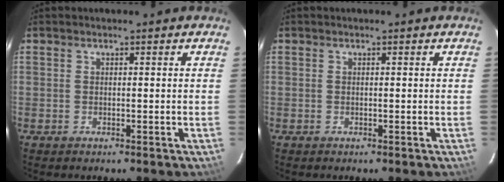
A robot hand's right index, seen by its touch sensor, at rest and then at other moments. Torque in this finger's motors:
{"motor_torque": [0.00, 0.00, 0.01, 0.01]}